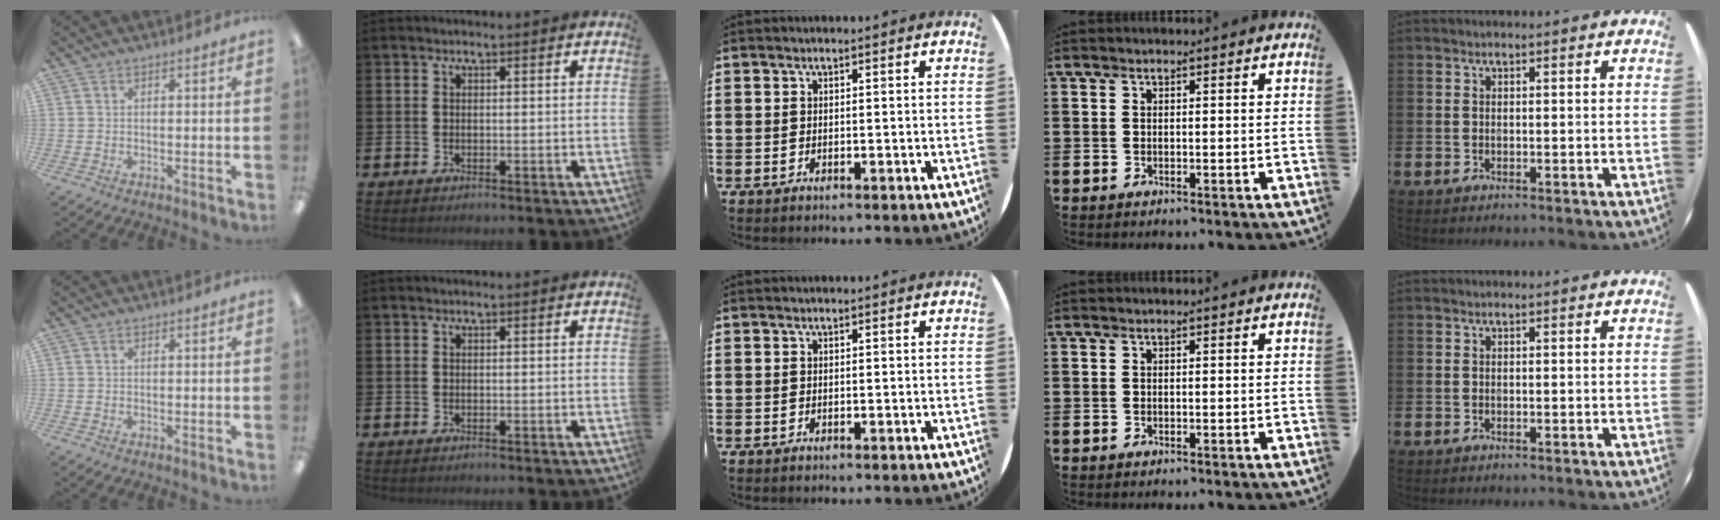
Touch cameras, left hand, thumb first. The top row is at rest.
{}